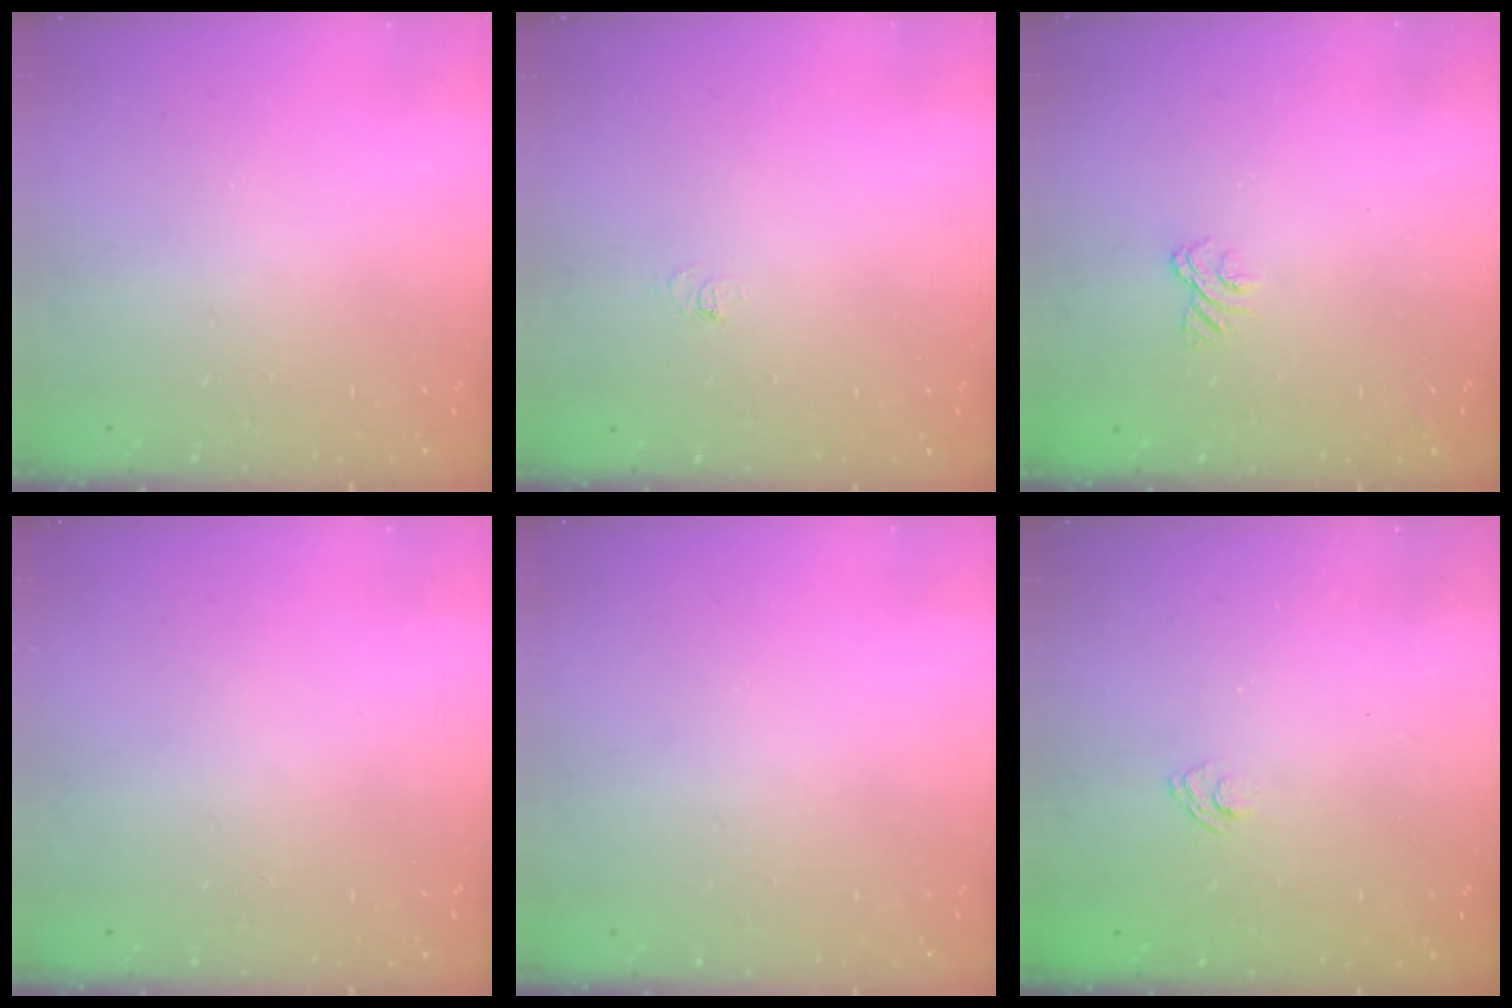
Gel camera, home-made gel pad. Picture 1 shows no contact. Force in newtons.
{"total": 2.8, "press": 2.8, "slide": 0.3}
{"total": 2.3, "press": 2.0, "slide": 1.2}
{"total": 0.0}
{"total": 0.0}
{"total": 2.3, "press": 2.0, "slide": 1.2}